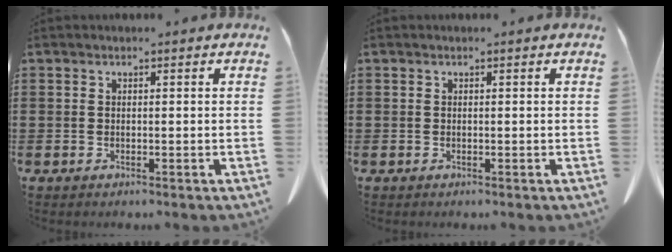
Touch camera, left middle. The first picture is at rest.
{"total": 0.0}